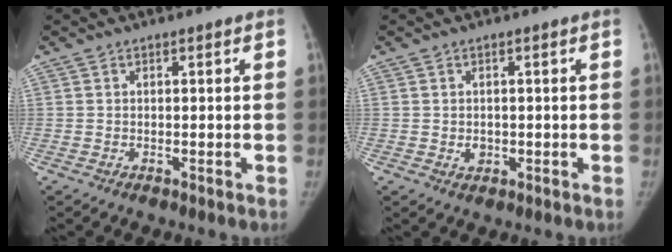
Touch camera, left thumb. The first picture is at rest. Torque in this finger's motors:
{"motor_torque": [-0.03, 0.01, 0.35, -0.28, -0.01]}